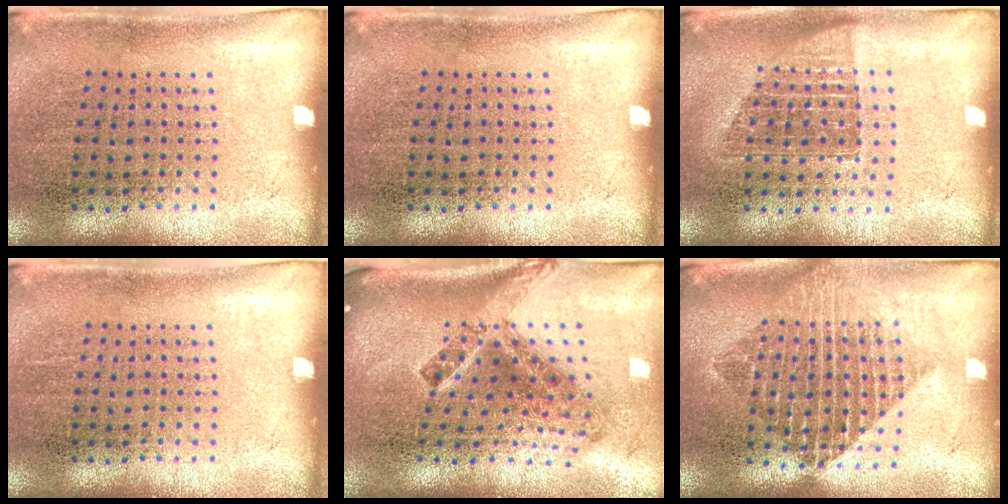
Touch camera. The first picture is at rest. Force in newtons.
{"total": 0.0}
{"total": 1.3, "press": 1.1, "slide": 0.8}
{"total": 0.0}
{"total": 2.9, "press": 1.7, "slide": 2.4}
{"total": 2.0, "press": 1.6, "slide": 1.1}